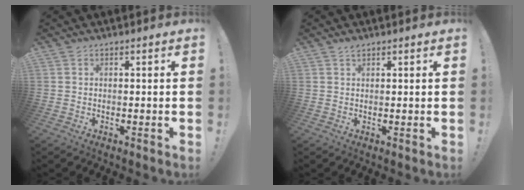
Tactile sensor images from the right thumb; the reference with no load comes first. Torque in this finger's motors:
{"motor_torque": [-0.30, 0.12, -0.06, -0.27, 0.06]}